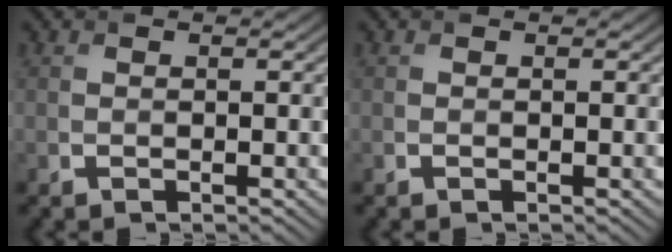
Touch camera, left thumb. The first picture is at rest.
{"total": 0.0}